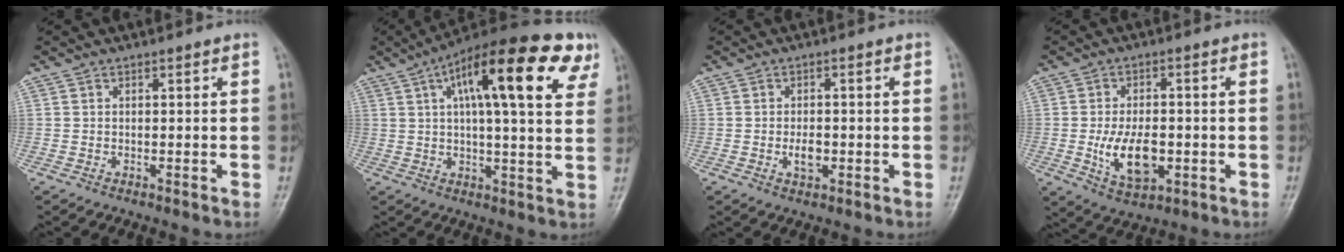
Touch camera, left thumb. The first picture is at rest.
{"total": 21.4, "force": [8.8, 6.2, 18.5], "torque": [-0.260, 0.012, 0.121]}
{"total": 3.2, "force": [-0.7, 1.8, 2.5], "torque": [-0.039, 0.001, -0.012]}
{"total": 9.6, "force": [-1.8, 5.3, 7.8], "torque": [-0.126, 0.000, -0.024]}